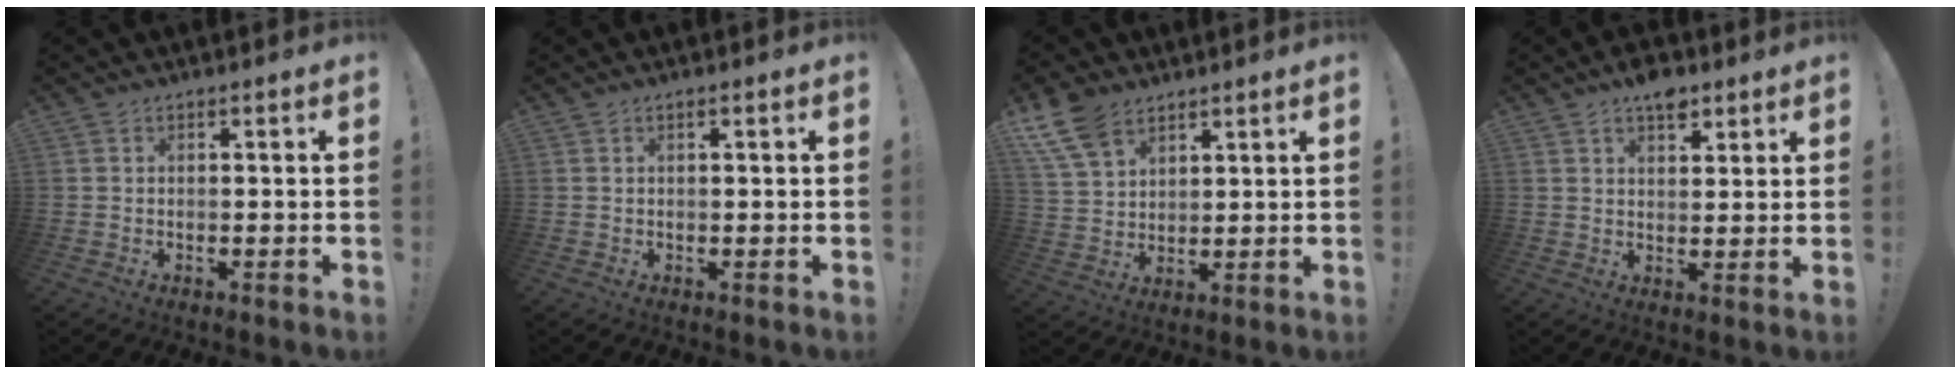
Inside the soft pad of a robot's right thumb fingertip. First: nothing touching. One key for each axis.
{"total": 0.7, "fx": 0.3, "fy": 0.0, "fz": 0.6, "tx": -0.015, "ty": 0.002, "tz": 0.005}
{"total": 11.1, "fx": 7.3, "fy": 6.5, "fz": 5.2, "tx": -0.108, "ty": -0.033, "tz": 0.145}
{"total": 6.3, "fx": 4.4, "fy": 3.5, "fz": 2.9, "tx": -0.027, "ty": -0.024, "tz": 0.076}